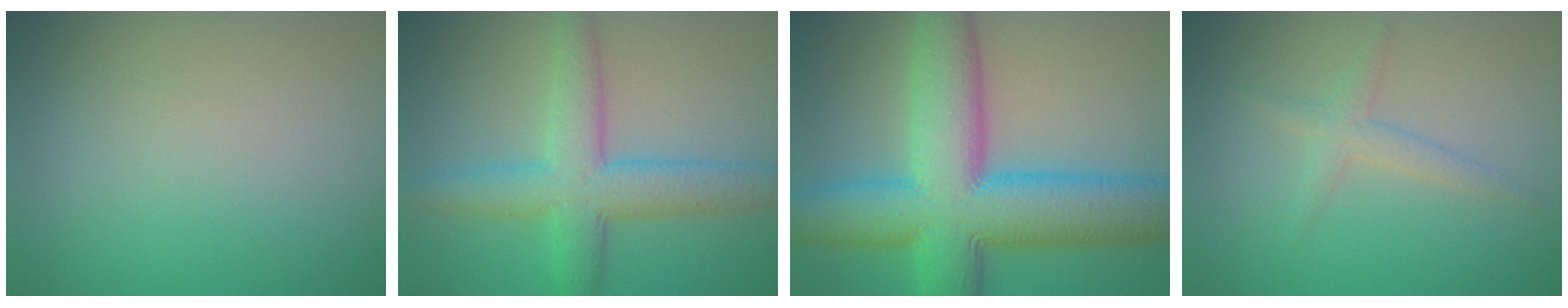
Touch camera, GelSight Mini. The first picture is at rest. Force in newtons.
{"total": 5.9, "press": 5.9, "slide": 0.3}
{"total": 12.8, "press": 12.8, "slide": 0.3}
{"total": 1.8, "press": 1.8, "slide": 0.0}